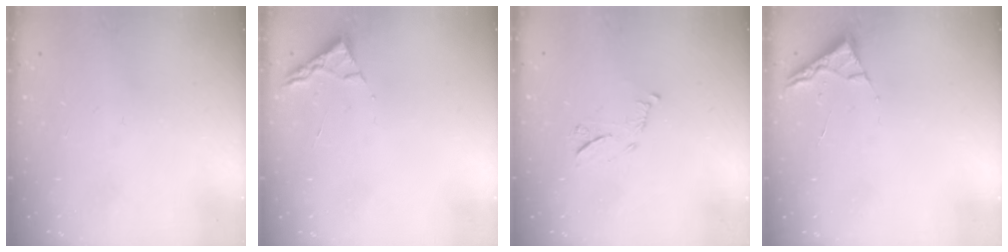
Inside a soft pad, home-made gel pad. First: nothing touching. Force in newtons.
{"total": 3.0, "press": 2.9, "slide": 0.4}
{"total": 7.5, "press": 7.4, "slide": 0.3}
{"total": 3.1, "press": 3.0, "slide": 0.4}